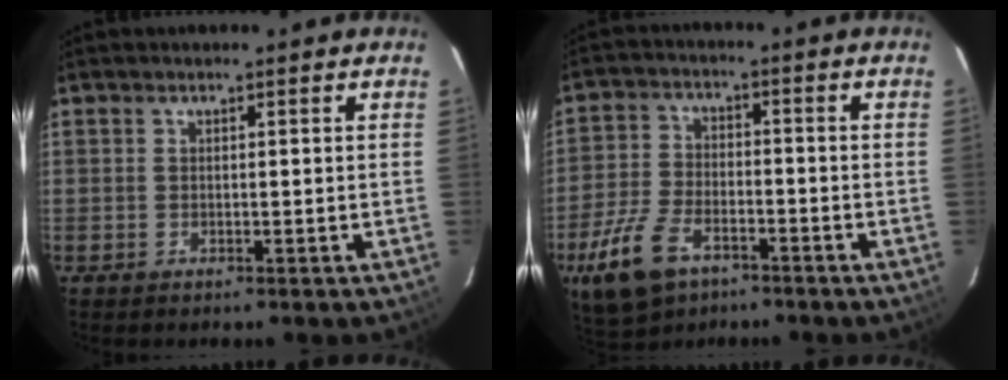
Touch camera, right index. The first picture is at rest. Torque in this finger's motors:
{"motor_torque": [0.78, -0.77, 0.47, 0.06]}